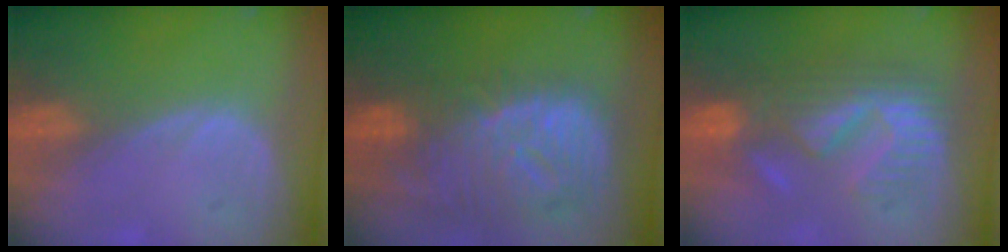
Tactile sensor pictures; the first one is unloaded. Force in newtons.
{"total": 12.4, "press": 10.7, "slide": 6.3}
{"total": 8.7, "press": 8.6, "slide": 1.5}